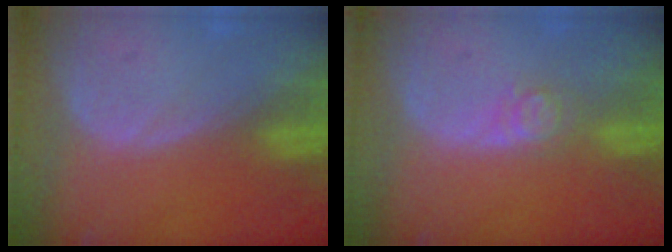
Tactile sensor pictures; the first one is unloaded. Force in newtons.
{"total": 2.6, "press": 2.6, "slide": 0.3}